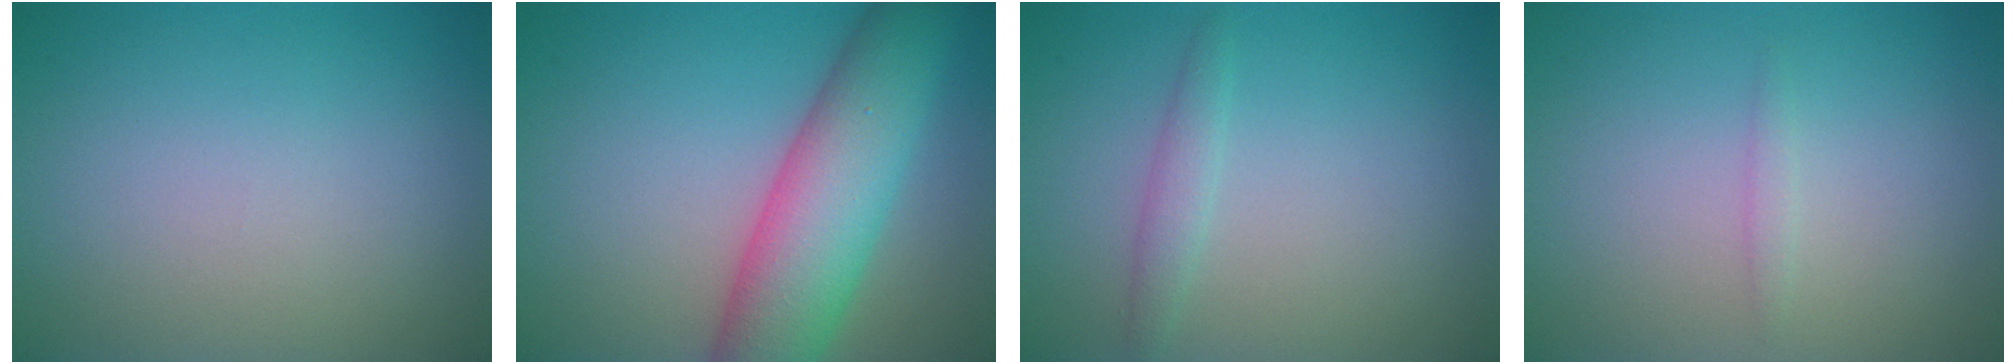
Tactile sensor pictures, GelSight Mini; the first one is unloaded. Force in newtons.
{"total": 9.0, "press": 9.0, "slide": 0.2}
{"total": 1.3, "press": 1.3, "slide": 0.0}
{"total": 0.7, "press": 0.7, "slide": 0.1}